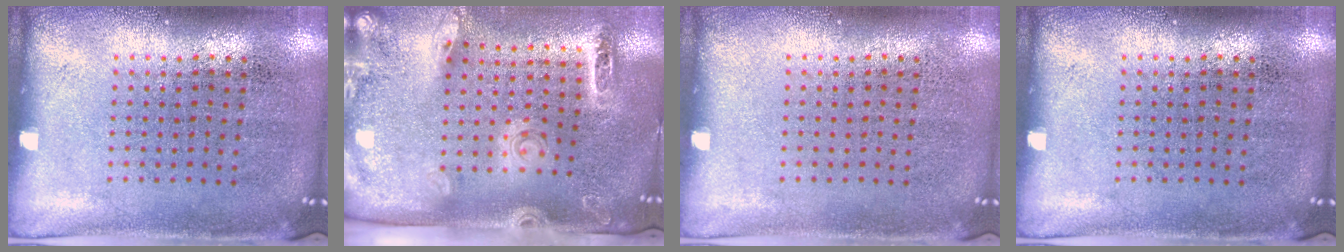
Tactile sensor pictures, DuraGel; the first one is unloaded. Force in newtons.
{"total": 2.7, "press": 2.0, "slide": 1.8}
{"total": 0.0}
{"total": 0.0}